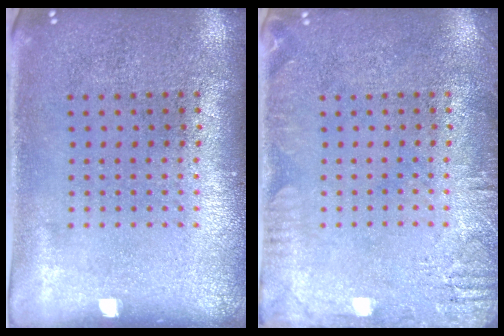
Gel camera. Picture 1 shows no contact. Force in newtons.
{"total": 2.3, "press": 2.3, "slide": 0.2}